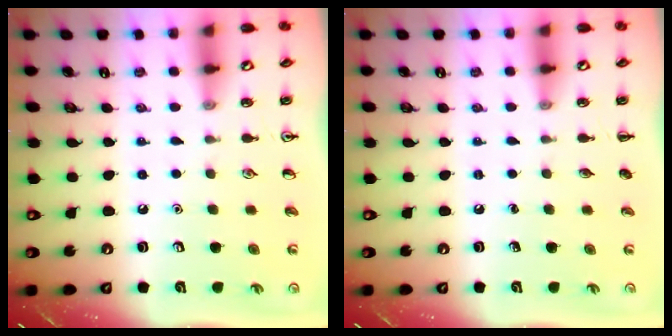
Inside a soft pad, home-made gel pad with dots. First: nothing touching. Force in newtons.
{"total": 0.0}